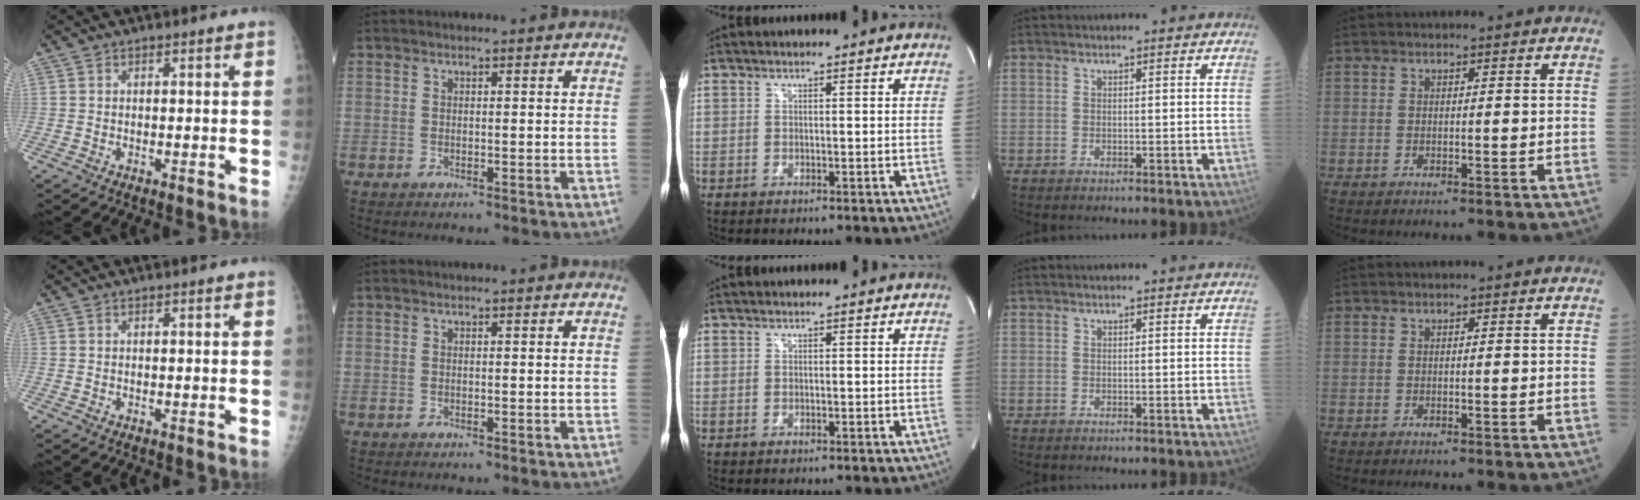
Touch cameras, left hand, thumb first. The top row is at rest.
{}